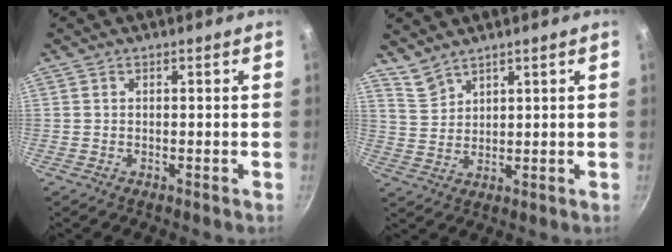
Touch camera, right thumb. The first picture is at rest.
{"total": 4.1, "force": [3.8, 1.3, 1.0], "torque": [-0.019, -0.017, 0.085]}